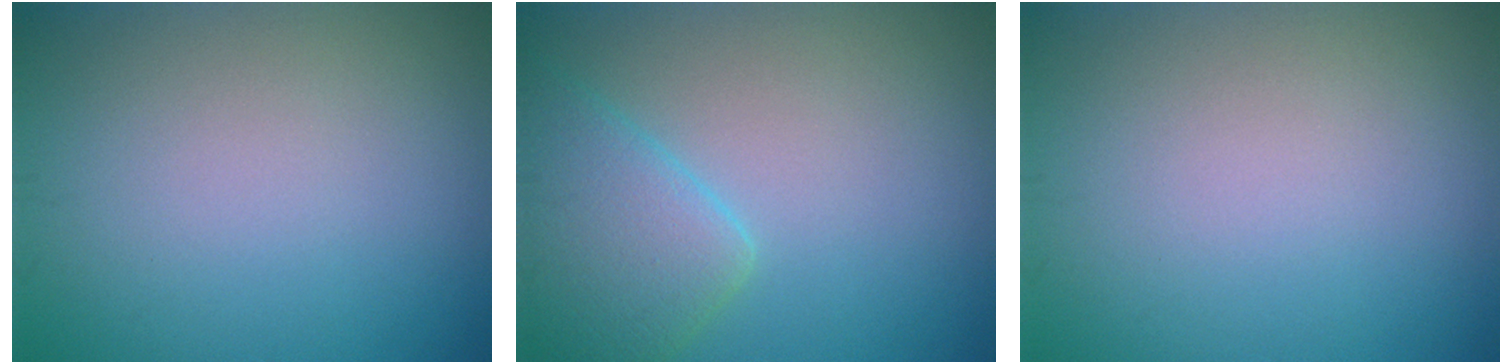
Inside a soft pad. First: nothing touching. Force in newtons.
{"total": 4.6, "press": 4.6, "slide": 0.3}
{"total": 0.0}